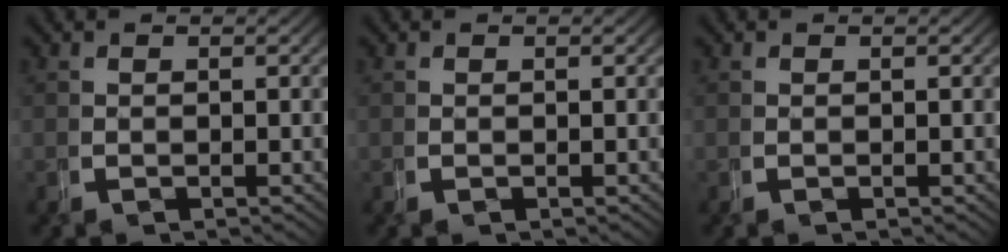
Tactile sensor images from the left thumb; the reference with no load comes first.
{"total": 0.0}
{"total": 0.0}